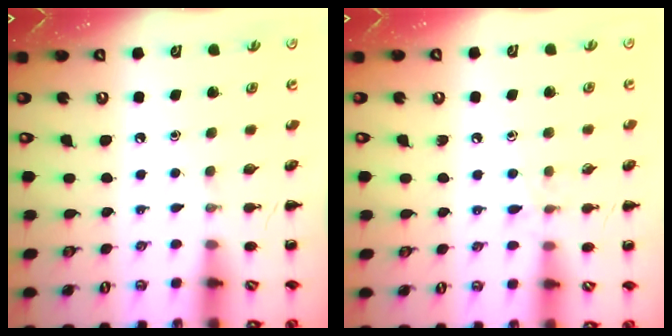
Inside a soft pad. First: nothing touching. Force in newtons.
{"total": 6.2, "press": 5.7, "slide": 2.4}